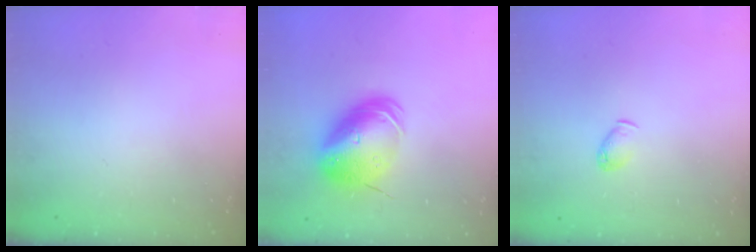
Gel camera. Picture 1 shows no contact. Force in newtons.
{"total": 13.4, "press": 13.2, "slide": 2.3}
{"total": 4.1, "press": 4.0, "slide": 0.9}